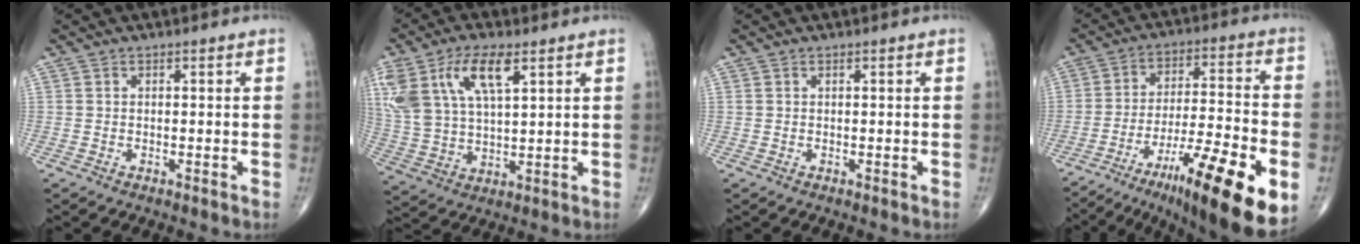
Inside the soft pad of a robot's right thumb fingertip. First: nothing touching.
{"total": 15.7, "force": [7.1, 7.1, 12.0], "torque": [-0.251, -0.008, 0.140]}
{"total": 0.0}
{"total": 21.6, "force": [-10.1, 4.5, 18.6], "torque": [-0.266, 0.038, -0.154]}